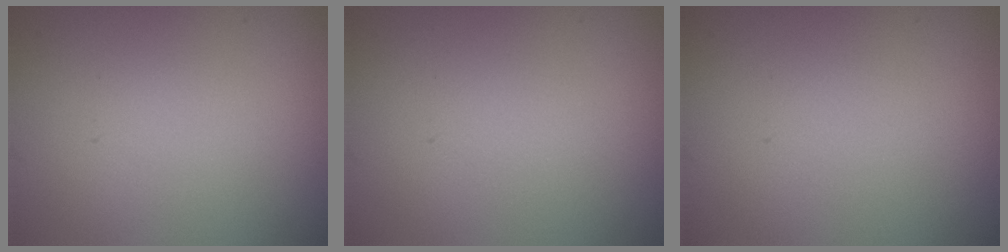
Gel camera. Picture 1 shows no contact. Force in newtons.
{"total": 0.0}
{"total": 0.0}